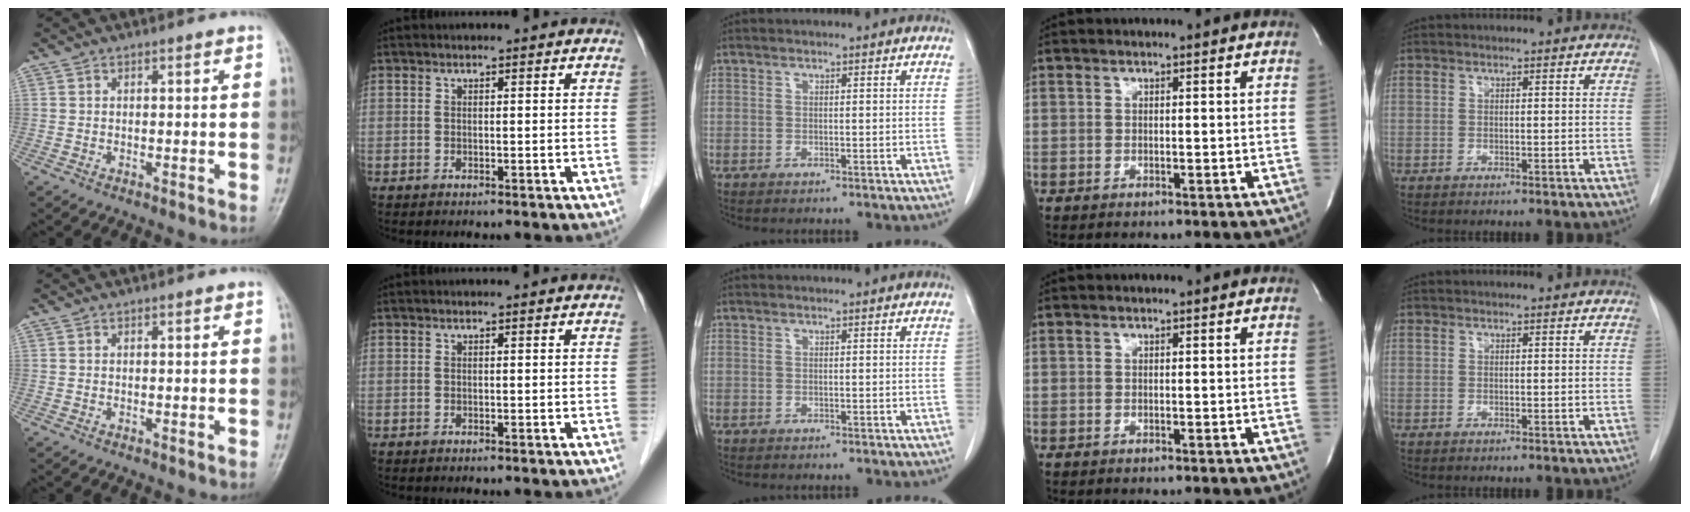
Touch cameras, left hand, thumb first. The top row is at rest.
{}